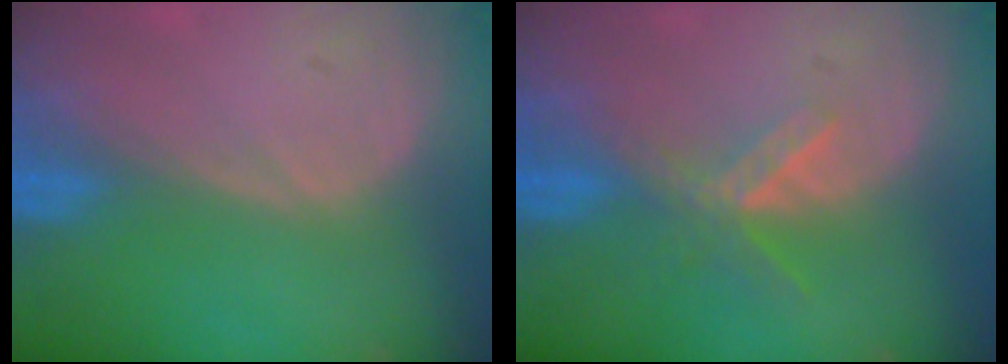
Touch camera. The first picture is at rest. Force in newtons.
{"total": 5.6, "press": 4.9, "slide": 2.7}